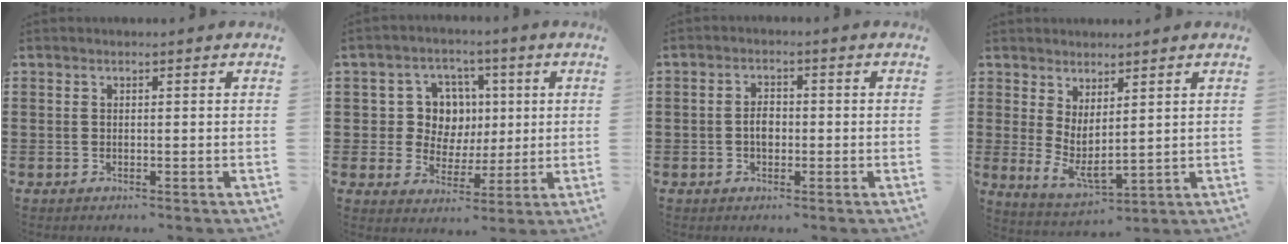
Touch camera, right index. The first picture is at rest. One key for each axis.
{"total": 7.8, "fx": 1.5, "fy": 6.9, "fz": 3.4, "tx": -0.077, "ty": 0.017, "tz": 0.029}
{"total": 2.7, "fx": -0.4, "fy": 1.7, "fz": 2.0, "tx": -0.033, "ty": -0.001, "tz": -0.010}
{"total": 3.1, "fx": 0.9, "fy": 1.0, "fz": 2.8, "tx": -0.073, "ty": -0.026, "tz": 0.015}